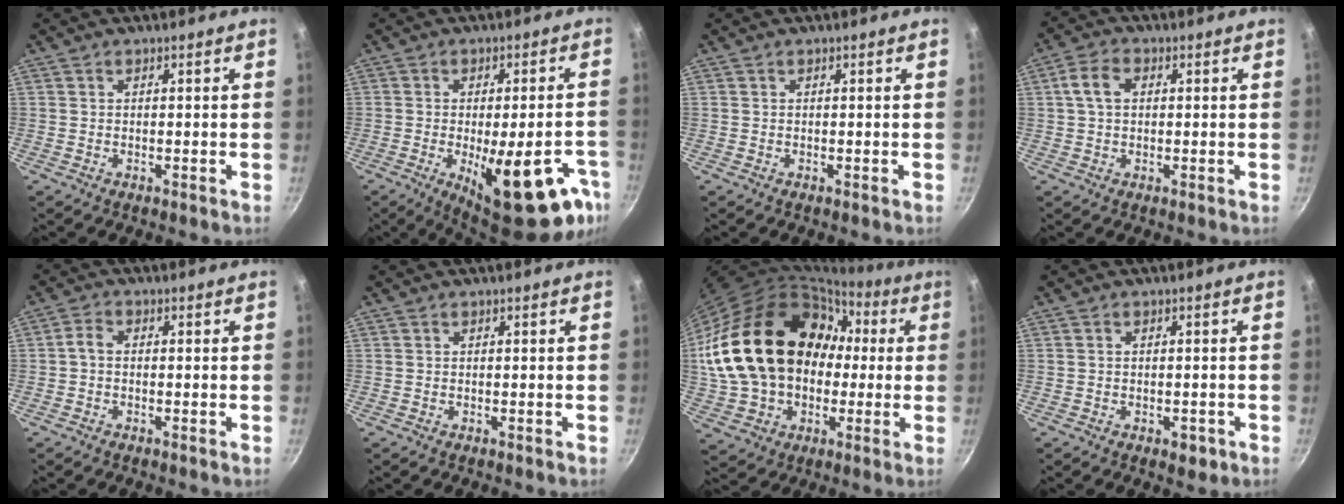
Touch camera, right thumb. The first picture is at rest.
{"total": 20.6, "force": [-8.4, 7.2, 17.4], "torque": [-0.184, 0.005, -0.103]}
{"total": 0.0}
{"total": 5.1, "force": [0.9, 3.5, 3.6], "torque": [-0.065, 0.012, 0.012]}
{"total": 2.2, "force": [-0.4, 1.5, 1.6], "torque": [-0.036, 0.013, -0.014]}
{"total": 0.0}
{"total": 26.7, "force": [2.0, 19.6, 18.1], "torque": [-0.313, 0.059, 0.055]}
{"total": 2.8, "force": [-1.2, 1.6, 2.0], "torque": [-0.018, 0.008, -0.010]}